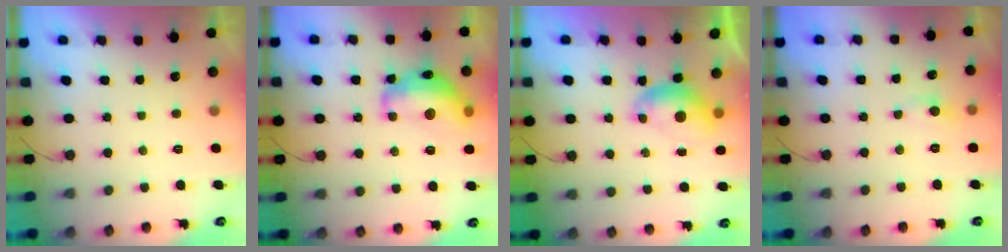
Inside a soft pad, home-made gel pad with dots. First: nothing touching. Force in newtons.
{"total": 16.3, "press": 16.2, "slide": 1.1}
{"total": 7.2, "press": 7.1, "slide": 1.0}
{"total": 5.1, "press": 5.0, "slide": 0.6}